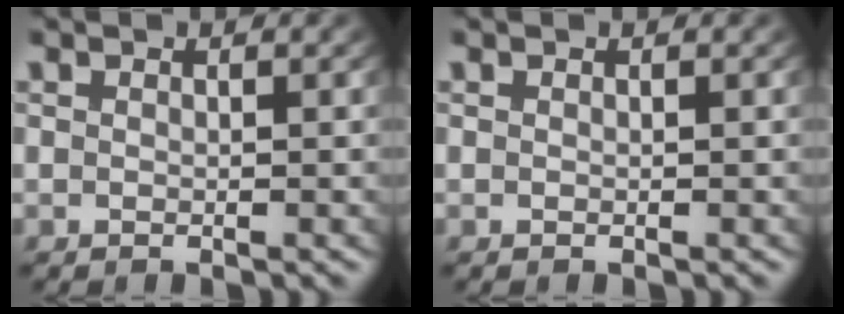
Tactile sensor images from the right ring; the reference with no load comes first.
{"total": 0.0}